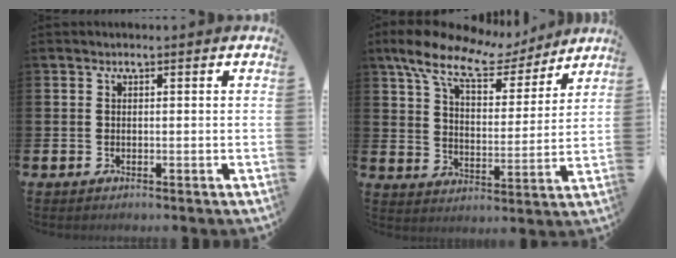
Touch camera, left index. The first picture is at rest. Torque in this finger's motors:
{"motor_torque": [1.38, -0.76, 0.35, 0.21]}